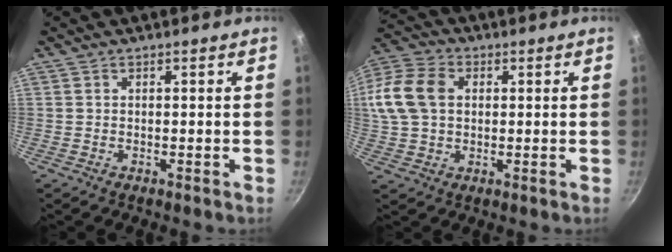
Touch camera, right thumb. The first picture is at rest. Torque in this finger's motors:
{"motor_torque": [-0.38, 0.61, 0.31, -0.24, 0.21]}